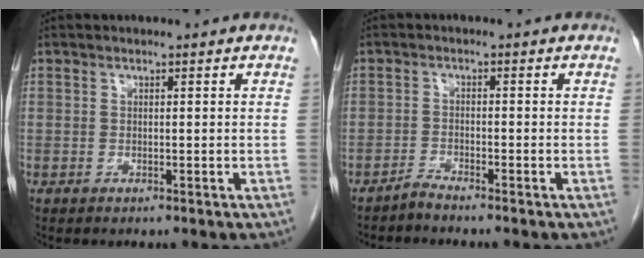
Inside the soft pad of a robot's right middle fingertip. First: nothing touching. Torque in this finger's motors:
{"motor_torque": [0.03, -0.04, -0.03, -0.01]}